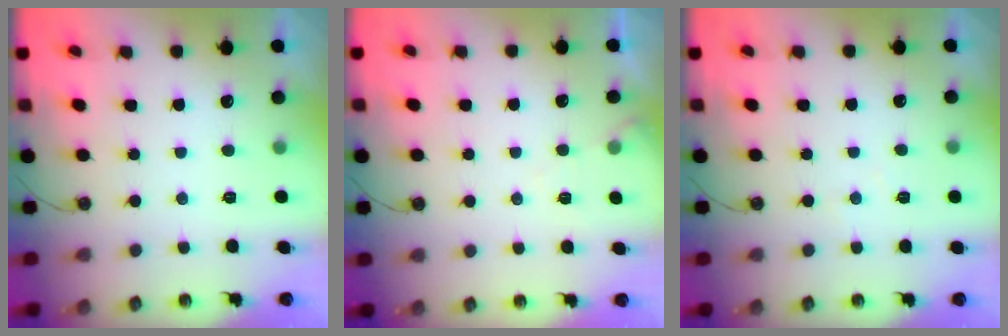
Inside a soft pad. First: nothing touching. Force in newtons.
{"total": 4.1, "press": 4.0, "slide": 0.7}
{"total": 4.0, "press": 3.9, "slide": 0.7}